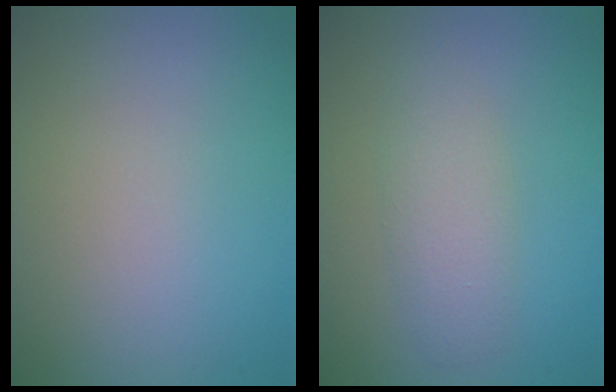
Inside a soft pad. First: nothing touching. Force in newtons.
{"total": 2.7, "press": 2.7, "slide": 0.2}